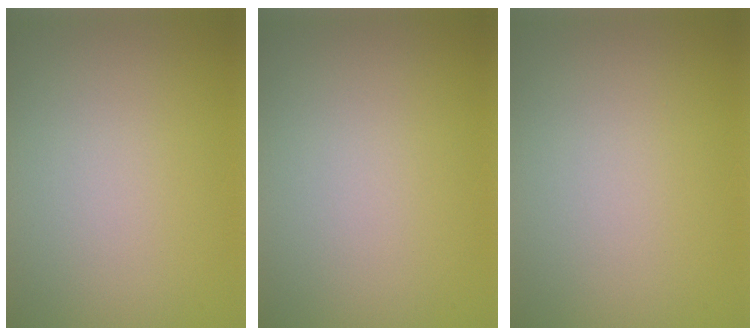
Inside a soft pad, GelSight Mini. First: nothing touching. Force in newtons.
{"total": 0.0}
{"total": 0.0}